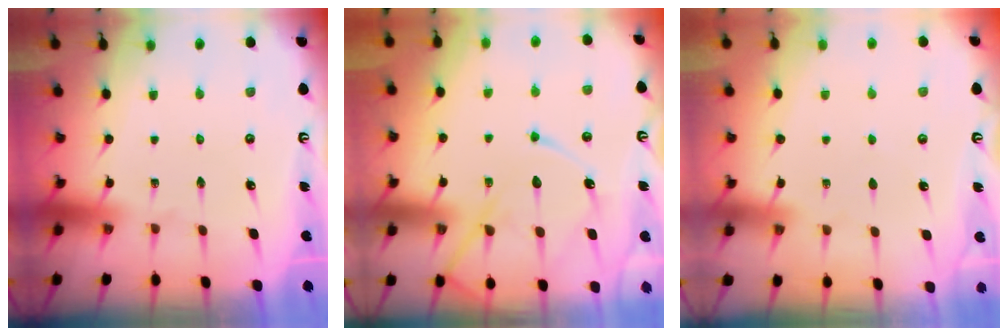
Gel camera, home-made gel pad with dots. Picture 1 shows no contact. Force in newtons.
{"total": 13.5, "press": 13.5, "slide": 1.1}
{"total": 2.1, "press": 2.0, "slide": 0.3}